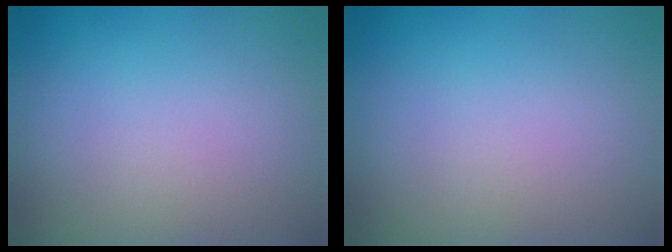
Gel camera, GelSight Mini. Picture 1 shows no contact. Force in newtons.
{"total": 0.0}